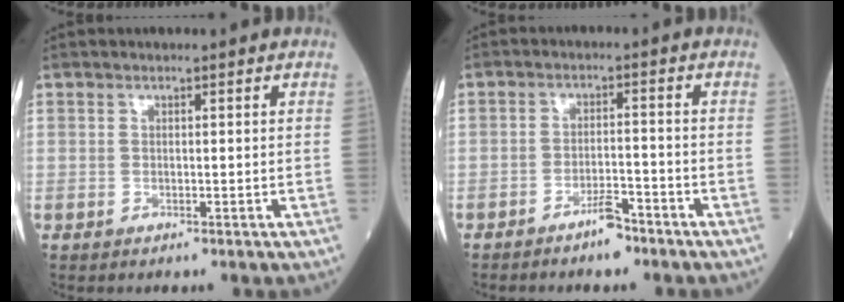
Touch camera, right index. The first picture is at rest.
{"total": 3.7, "force": [-2.9, 0.8, 2.0], "torque": [-0.035, 0.003, -0.050]}